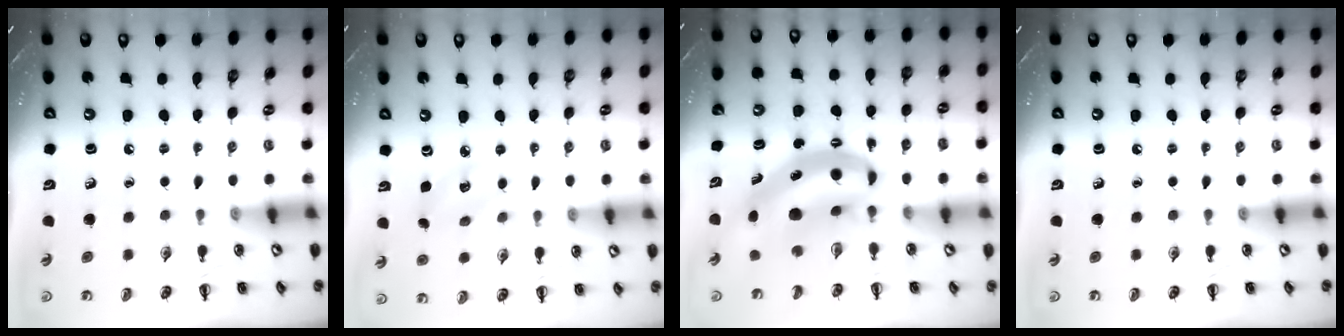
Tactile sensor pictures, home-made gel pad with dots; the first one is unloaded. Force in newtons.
{"total": 4.7, "press": 4.6, "slide": 1.1}
{"total": 9.5, "press": 9.1, "slide": 2.4}
{"total": 0.0}